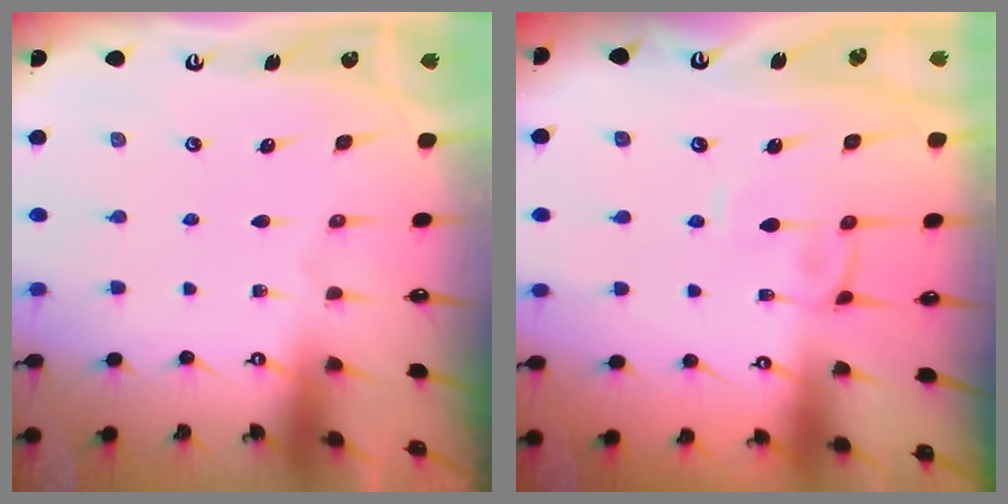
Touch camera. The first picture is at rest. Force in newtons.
{"total": 2.1, "press": 2.0, "slide": 0.4}